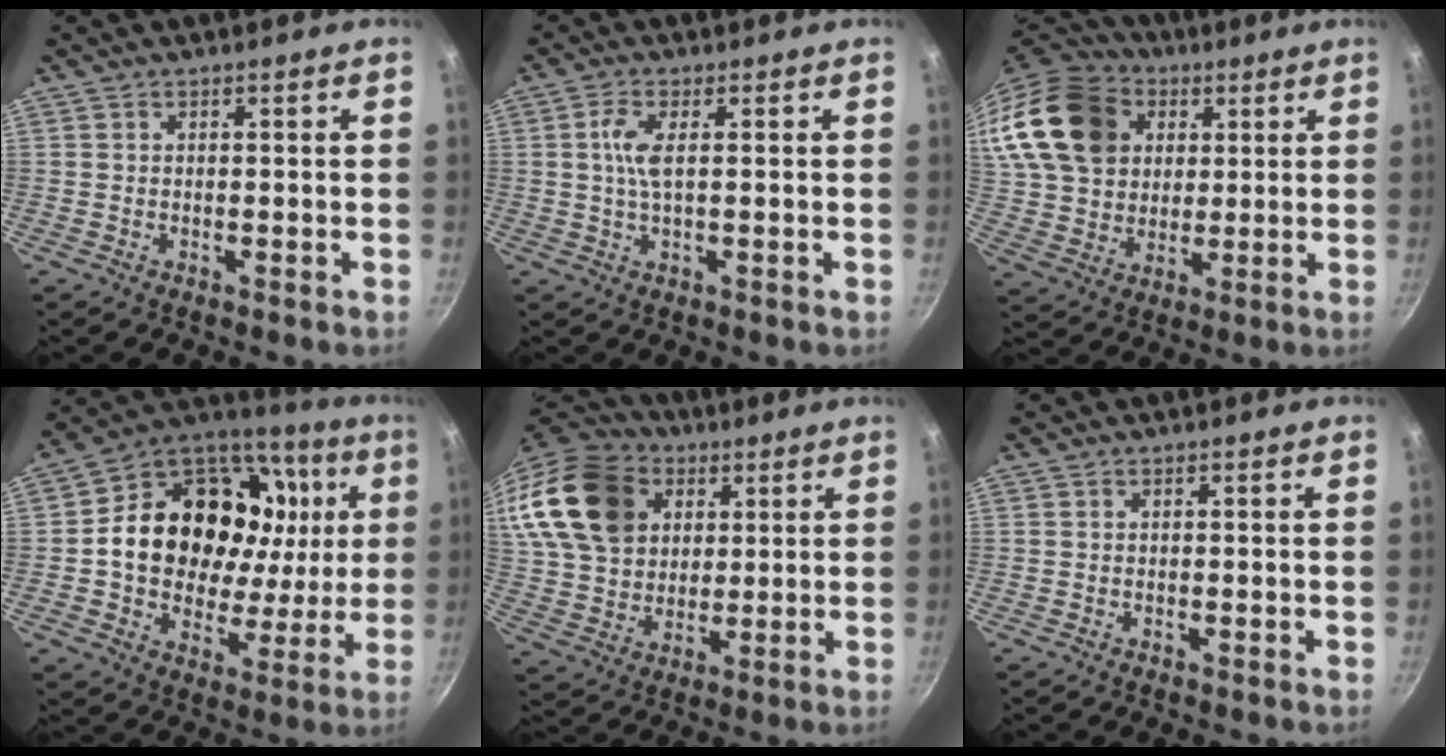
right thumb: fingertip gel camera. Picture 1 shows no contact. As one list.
[{"total": 4.4, "force": [0.5, 1.2, 4.2], "torque": [-0.101, 0.004, 0.010]}, {"total": 25.7, "force": [9.2, 19.7, 13.7], "torque": [-0.287, 0.025, 0.175]}, {"total": 28.5, "force": [5.4, 20.6, 19.0], "torque": [-0.279, 0.019, 0.091]}, {"total": 25.4, "force": [10.0, 18.9, 13.7], "torque": [-0.274, 0.014, 0.191]}, {"total": 0.0}]